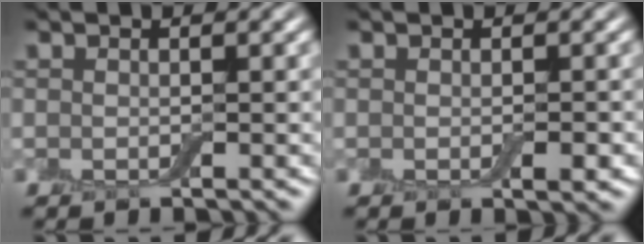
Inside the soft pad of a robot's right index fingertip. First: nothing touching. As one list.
[{"total": 1.2, "force": [-0.3, 0.4, 1.1], "torque": [-0.017, -0.003, -0.002]}]